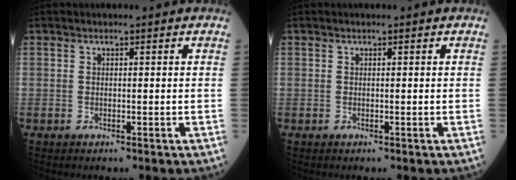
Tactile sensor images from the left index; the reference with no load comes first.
{"total": 0.0}